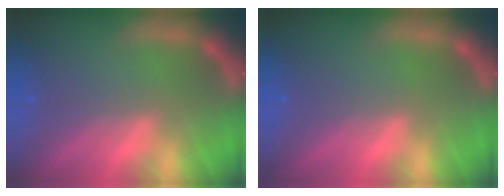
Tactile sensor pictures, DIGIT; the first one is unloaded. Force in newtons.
{"total": 0.0}